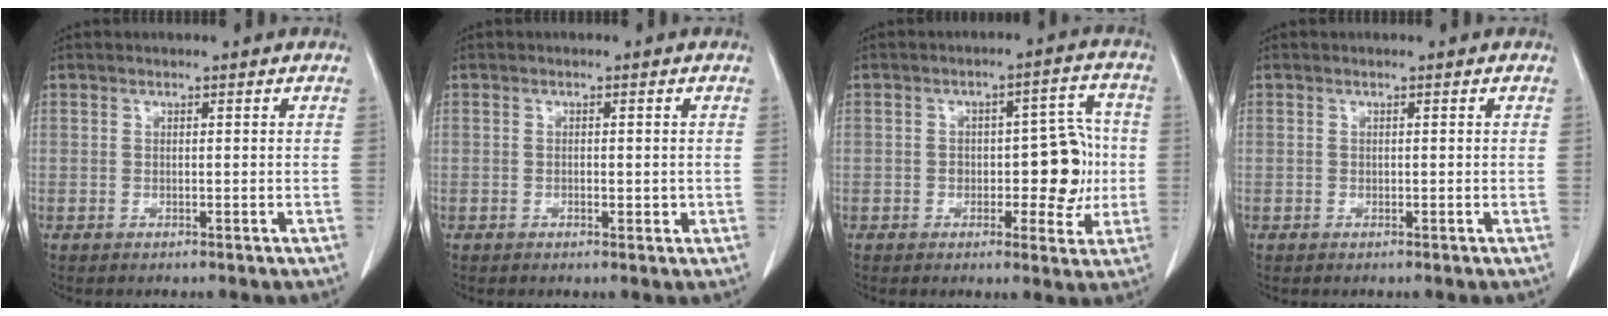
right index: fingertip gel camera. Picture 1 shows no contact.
{"total": 1.5, "force": [-0.3, 0.7, 1.3], "torque": [-0.021, 0.000, -0.002]}
{"total": 8.8, "force": [-1.0, 4.1, 7.8], "torque": [-0.091, 0.029, -0.007]}
{"total": 0.0}